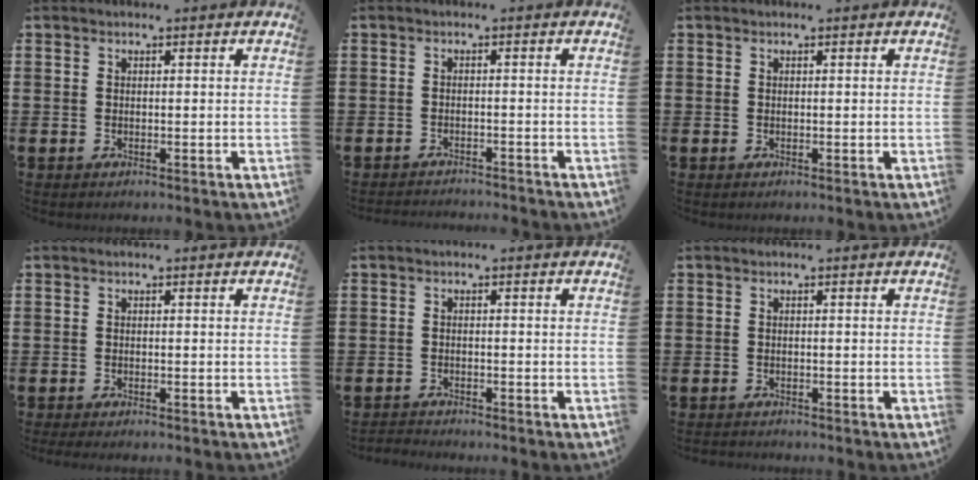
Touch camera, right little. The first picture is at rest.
{"total": 1.4, "force": [-1.4, -0.1, -0.1], "torque": [-0.002, 0.004, -0.029]}
{"total": 0.0}
{"total": 0.6, "force": [-0.5, 0.0, 0.4], "torque": [-0.006, -0.003, -0.010]}
{"total": 1.1, "force": [-1.1, 0.0, -0.1], "torque": [-0.002, 0.002, -0.023]}
{"total": 0.5, "force": [-0.5, 0.1, 0.0], "torque": [-0.001, -0.001, -0.011]}